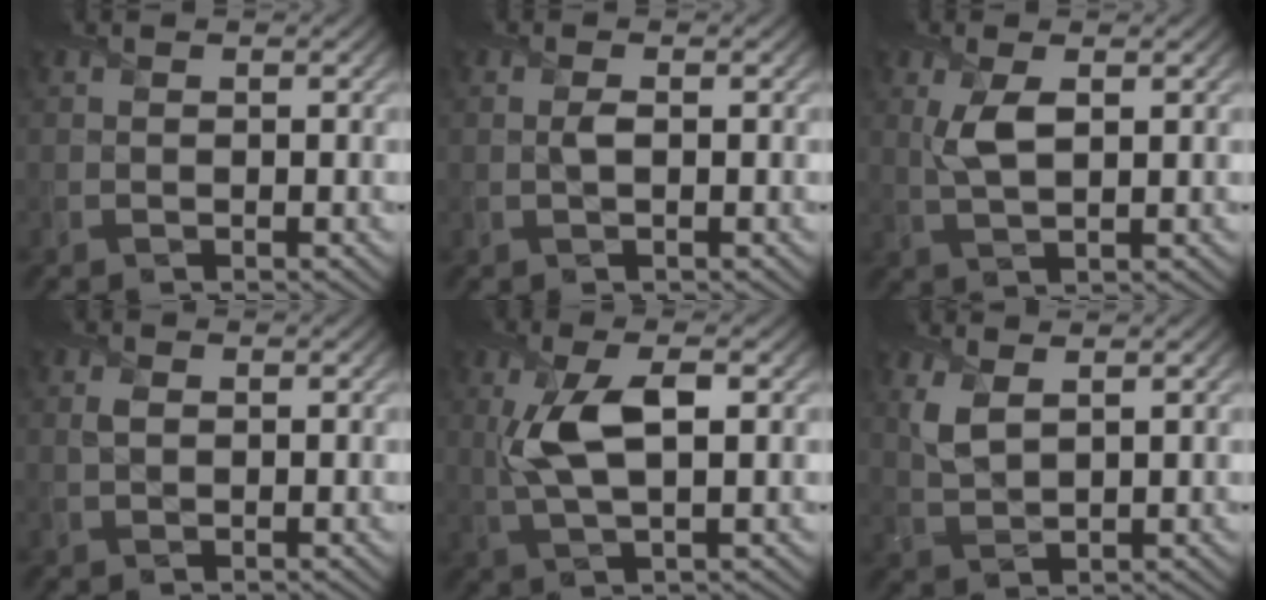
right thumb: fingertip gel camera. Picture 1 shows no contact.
{"total": 0.8, "force": [-0.2, 0.3, 0.7], "torque": [-0.012, 0.000, -0.002]}
{"total": 3.6, "force": [1.1, 1.4, 3.2], "torque": [-0.075, 0.000, 0.024]}
{"total": 0.8, "force": [0.0, 0.7, 0.4], "torque": [-0.009, -0.003, 0.004]}
{"total": 7.0, "force": [1.1, 2.4, 6.5], "torque": [-0.148, 0.001, 0.021]}
{"total": 3.5, "force": [1.8, 1.6, 2.5], "torque": [-0.071, -0.002, 0.043]}